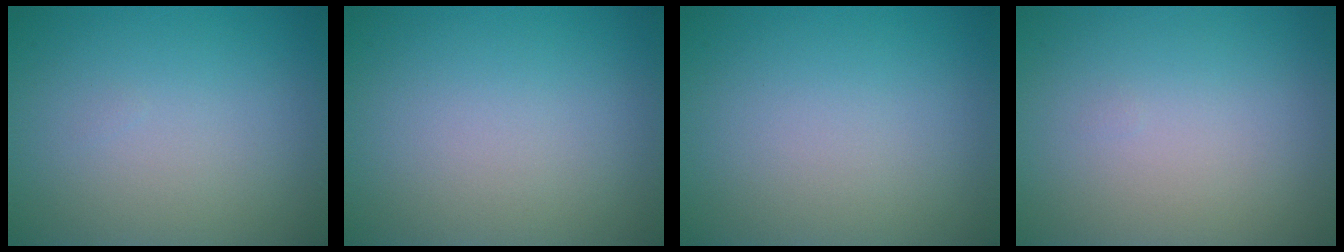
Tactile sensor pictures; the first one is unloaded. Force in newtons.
{"total": 0.0}
{"total": 0.0}
{"total": 0.0}